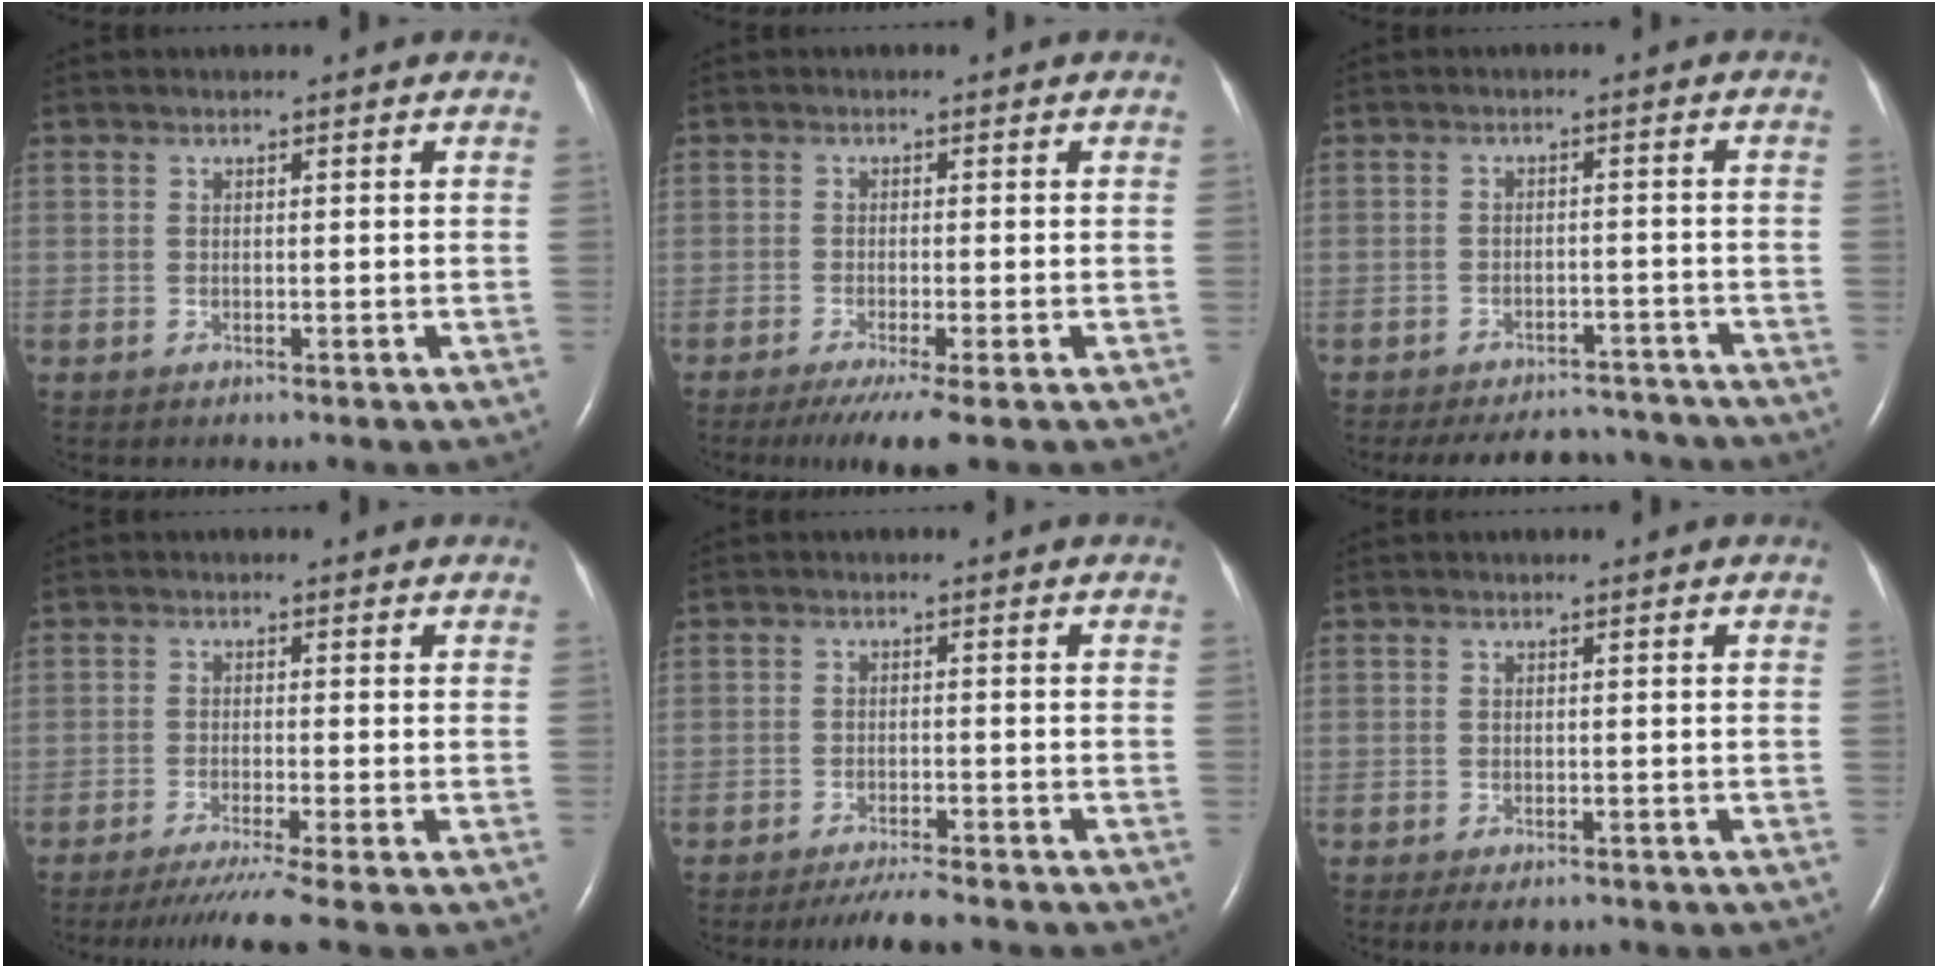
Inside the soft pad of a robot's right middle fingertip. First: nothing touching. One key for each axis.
{"total": 5.6, "fx": -3.7, "fy": -0.1, "fz": 4.2, "tx": -0.064, "ty": -0.016, "tz": -0.062}
{"total": 11.1, "fx": -10.2, "fy": 3.6, "fz": 2.6, "tx": -0.043, "ty": 0.007, "tz": -0.127}
{"total": 7.1, "fx": -5.6, "fy": -1.7, "fz": 4.1, "tx": -0.057, "ty": -0.028, "tz": -0.092}
{"total": 5.0, "fx": -4.5, "fy": 0.2, "fz": 2.3, "tx": -0.037, "ty": -0.013, "tz": -0.073}
{"total": 3.3, "fx": -2.5, "fy": 1.2, "fz": 1.7, "tx": -0.019, "ty": -0.005, "tz": -0.031}